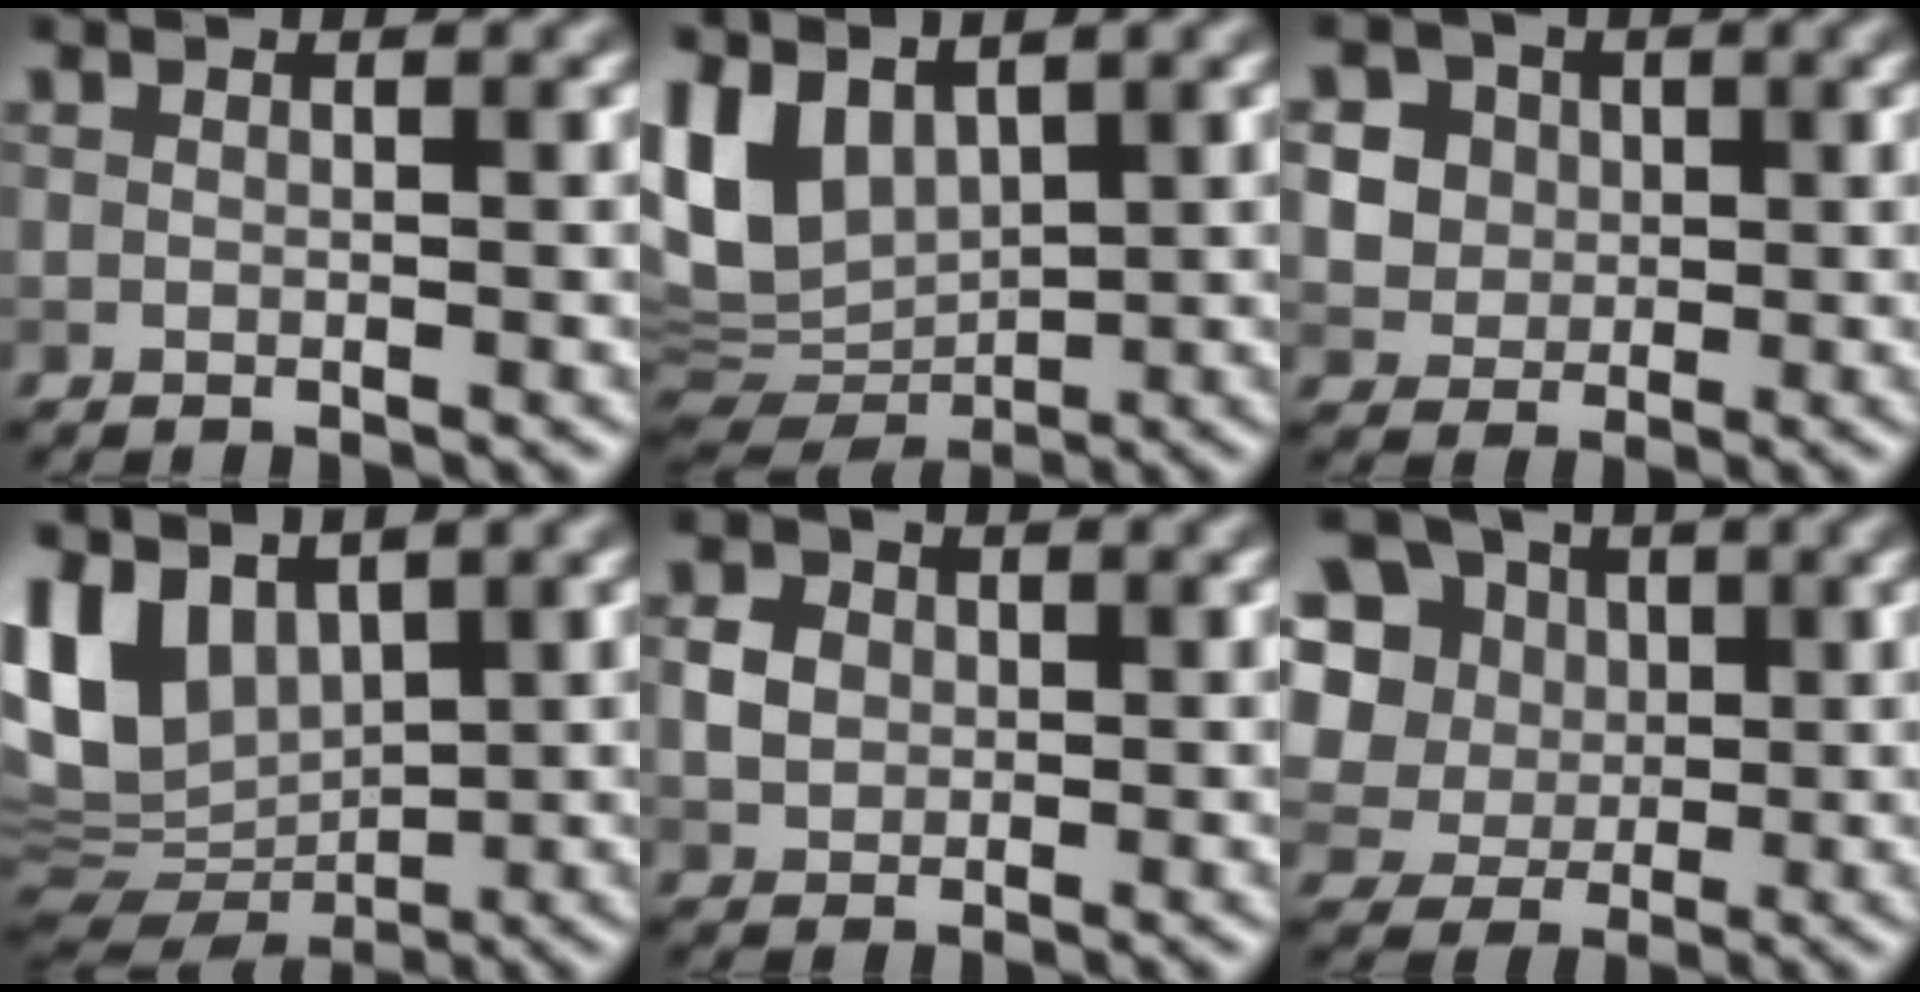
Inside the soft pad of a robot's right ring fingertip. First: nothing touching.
{"total": 6.7, "force": [3.1, 4.1, 4.3], "torque": [-0.101, -0.007, 0.063]}
{"total": 6.0, "force": [2.2, 5.1, 2.4], "torque": [-0.041, 0.021, 0.029]}
{"total": 7.8, "force": [3.1, 5.0, 5.1], "torque": [-0.119, -0.004, 0.065]}
{"total": 2.2, "force": [0.1, 1.9, 1.1], "torque": [-0.019, 0.000, 0.002]}
{"total": 15.0, "force": [4.9, 12.4, 6.9], "torque": [-0.186, 0.051, 0.078]}